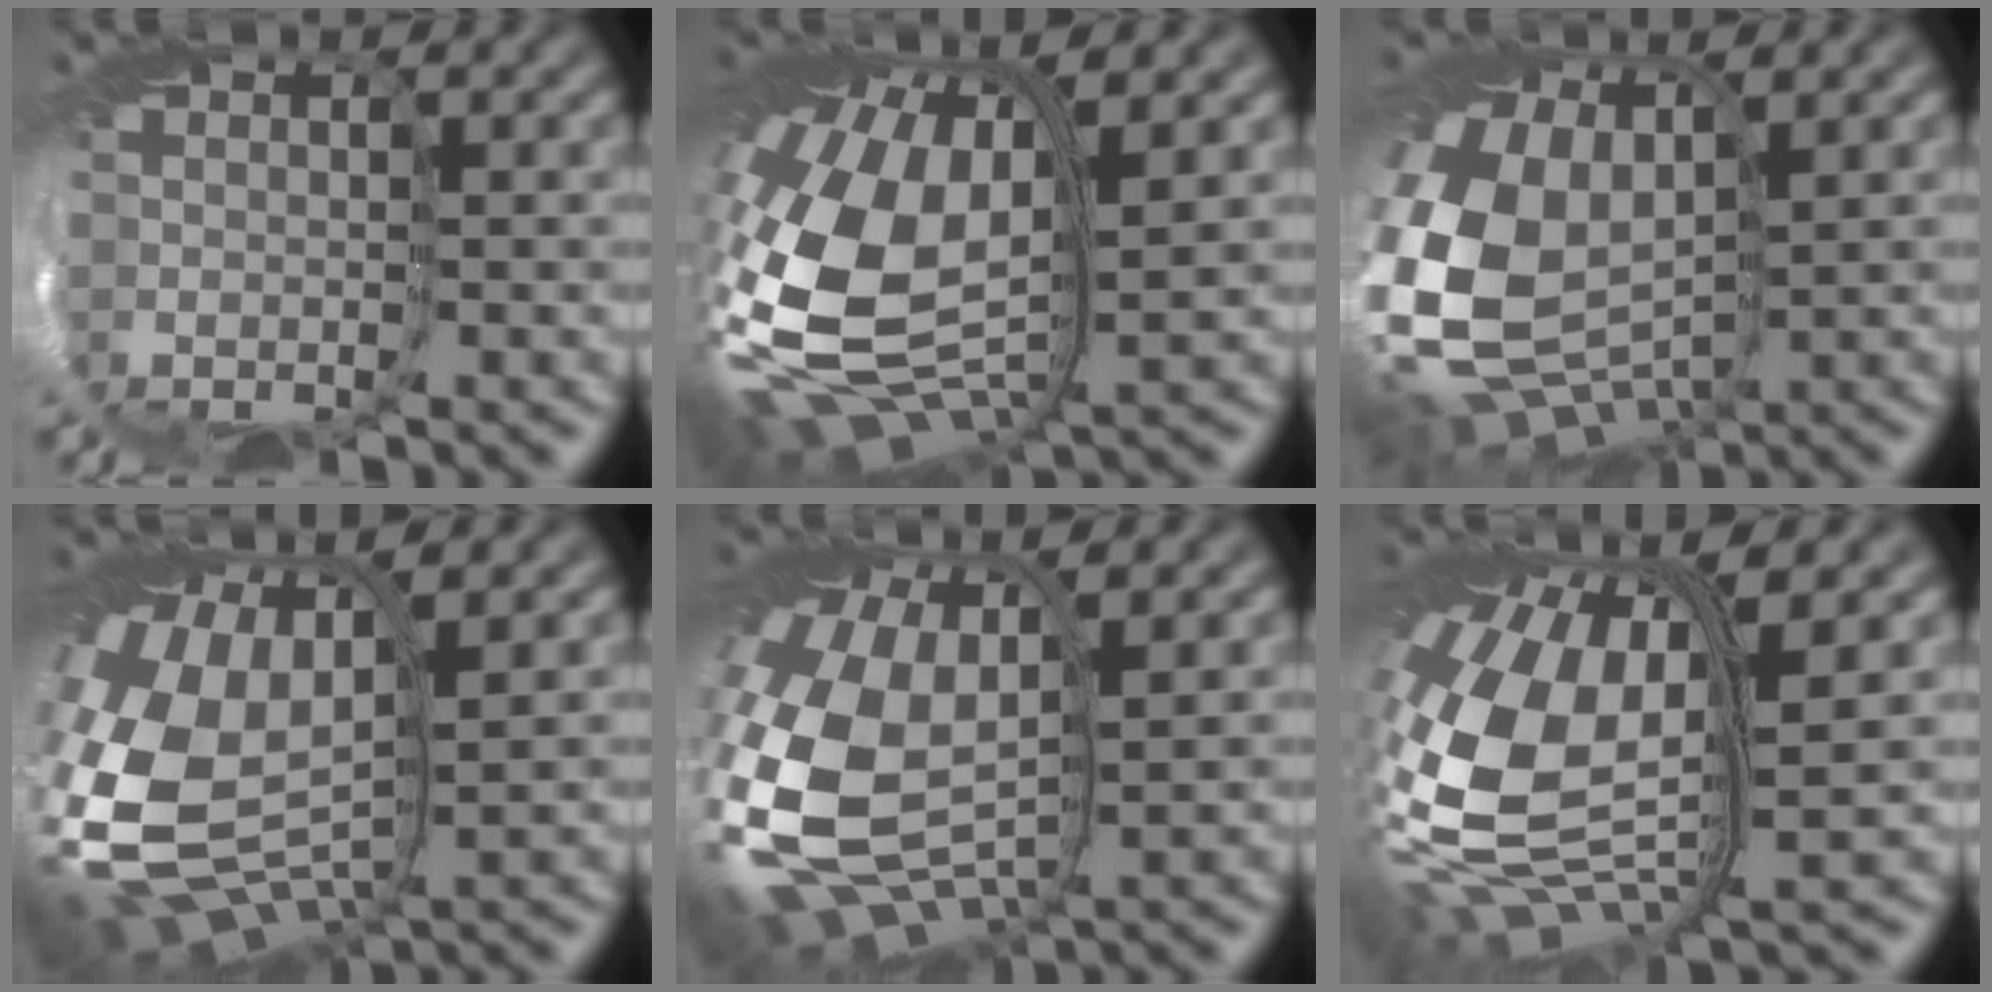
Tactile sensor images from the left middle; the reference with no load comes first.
{"total": 13.5, "force": [-0.5, 8.1, 10.8], "torque": [-0.270, -0.014, -0.011]}
{"total": 11.0, "force": [0.0, 8.1, 7.4], "torque": [-0.225, -0.012, 0.006]}
{"total": 13.3, "force": [-1.0, 8.4, 10.3], "torque": [-0.249, -0.027, 0.008]}
{"total": 12.8, "force": [-2.2, 8.3, 9.5], "torque": [-0.267, -0.023, -0.036]}
{"total": 12.4, "force": [-0.4, 6.7, 10.4], "torque": [-0.257, 0.001, -0.019]}